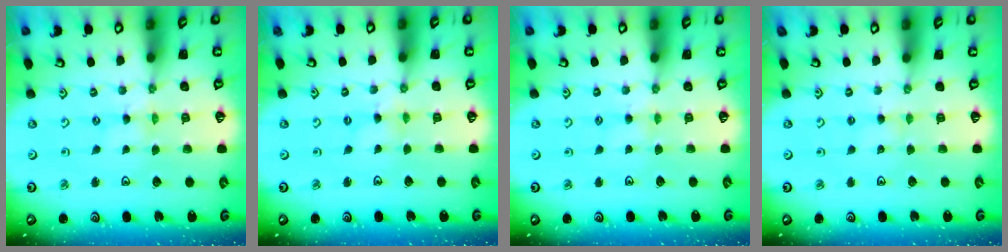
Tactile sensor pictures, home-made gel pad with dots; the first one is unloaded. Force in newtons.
{"total": 1.3, "press": 1.3, "slide": 0.2}
{"total": 4.6, "press": 4.6, "slide": 0.4}
{"total": 1.8, "press": 1.8, "slide": 0.2}